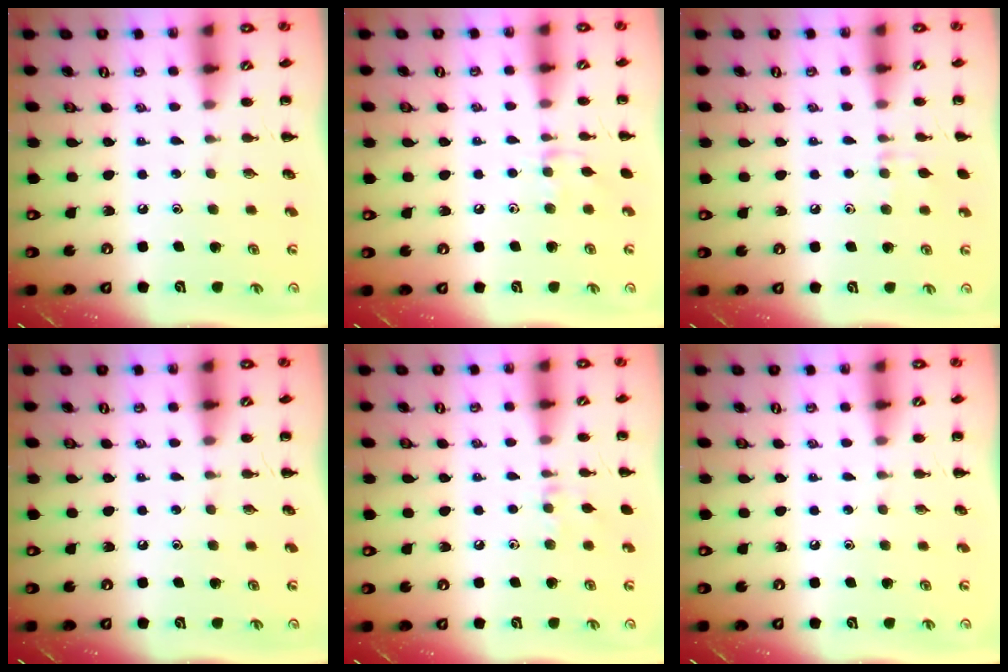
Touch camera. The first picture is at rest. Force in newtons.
{"total": 4.7, "press": 4.5, "slide": 1.2}
{"total": 7.2, "press": 6.6, "slide": 2.8}
{"total": 0.0}
{"total": 6.6, "press": 6.4, "slide": 1.8}
{"total": 0.0}